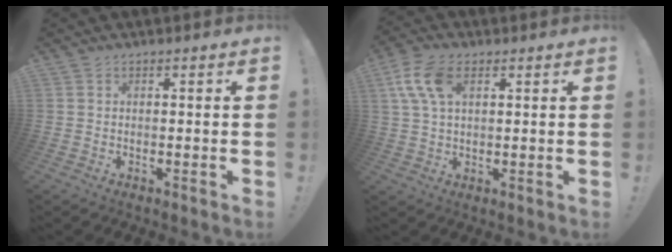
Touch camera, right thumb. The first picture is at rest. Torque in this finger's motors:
{"motor_torque": [0.72, 0.72, 0.10, -0.03, 0.06]}